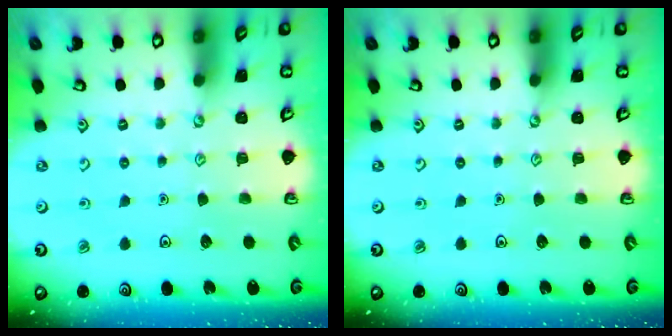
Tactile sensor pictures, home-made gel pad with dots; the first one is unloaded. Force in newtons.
{"total": 0.0}